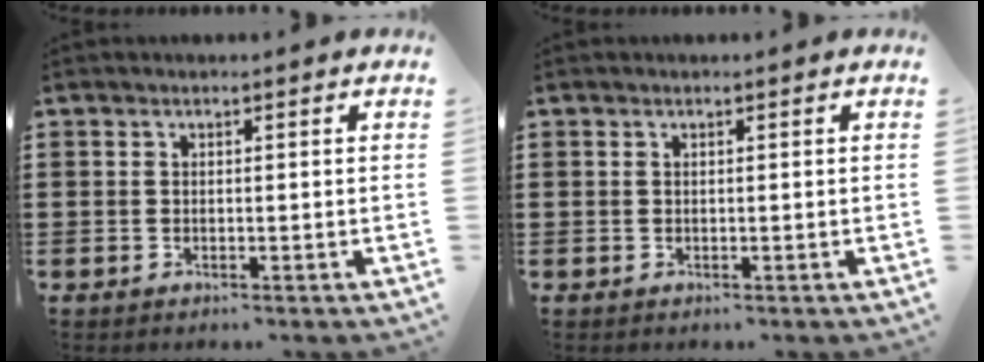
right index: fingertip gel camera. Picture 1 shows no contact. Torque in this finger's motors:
{"motor_torque": [-0.16, 0.75, 0.01, 0.00]}